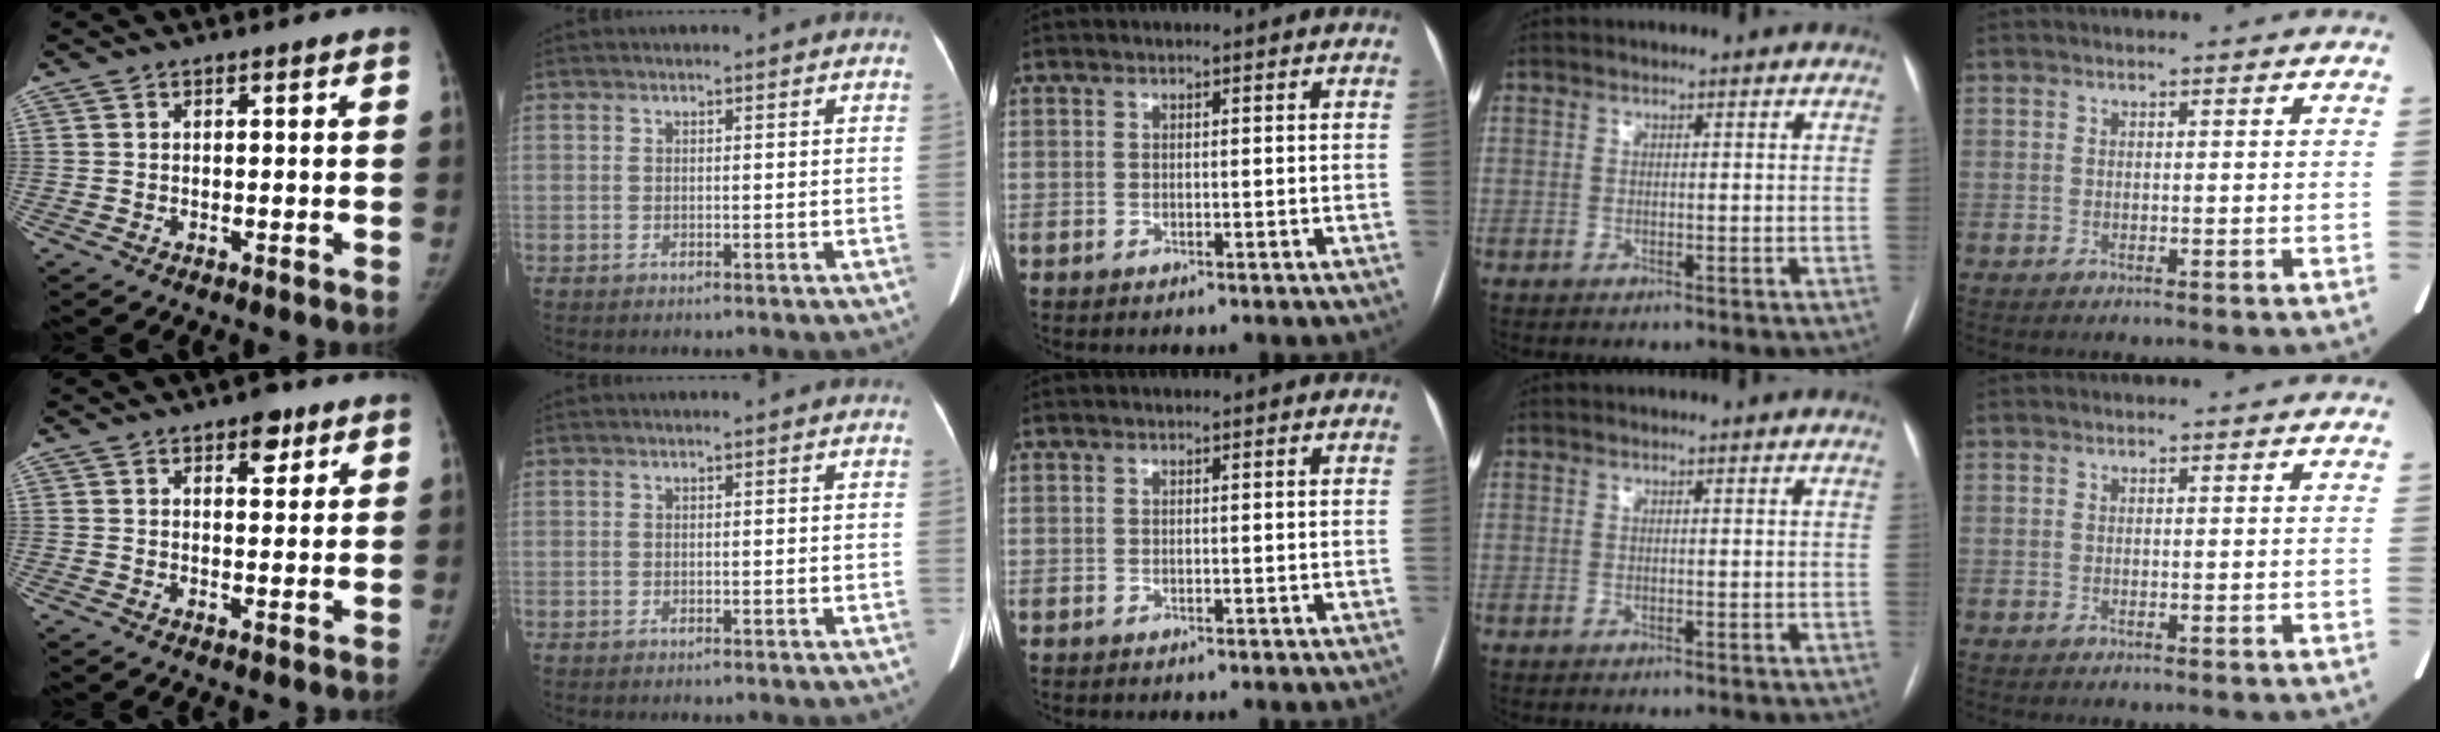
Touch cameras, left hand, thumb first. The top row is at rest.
{"thumb": {"total": 4.4, "force": [2.6, 2.3, 2.8], "torque": [-0.017, -0.011, 0.032]}}